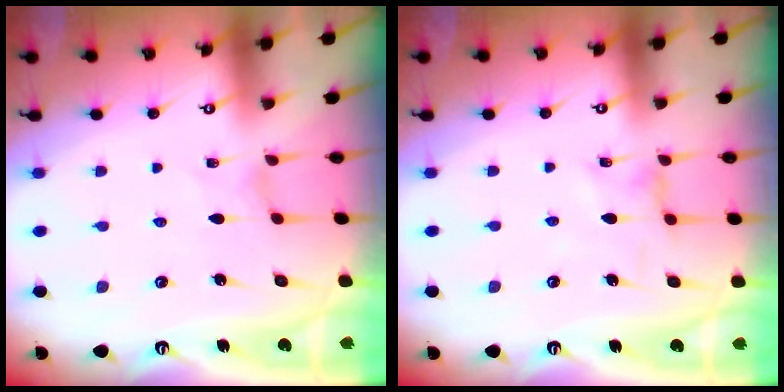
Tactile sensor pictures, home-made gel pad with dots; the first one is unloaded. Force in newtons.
{"total": 0.0}